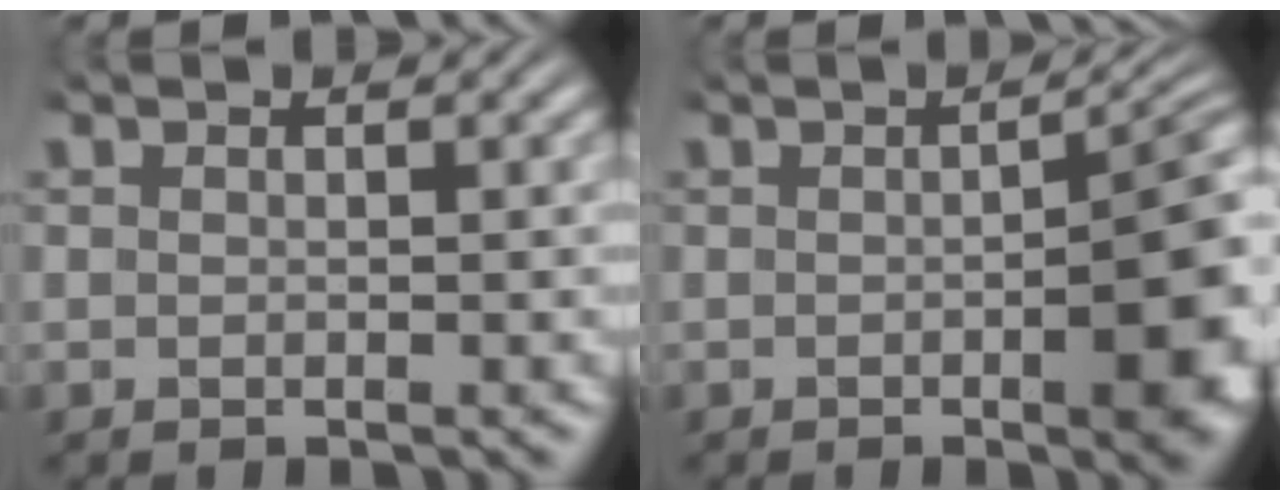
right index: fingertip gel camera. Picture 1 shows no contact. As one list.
[{"total": 7.7, "force": [-1.1, 2.8, 7.1], "torque": [-0.064, 0.008, -0.025]}]